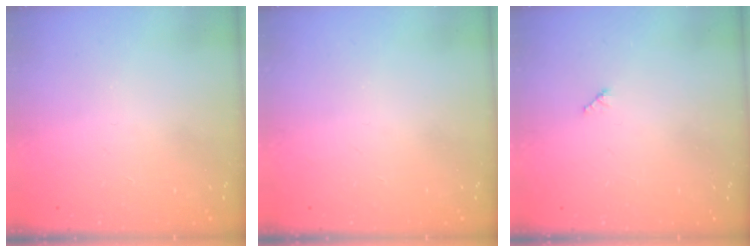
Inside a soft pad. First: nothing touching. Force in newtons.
{"total": 0.0}
{"total": 2.5, "press": 2.5, "slide": 0.3}